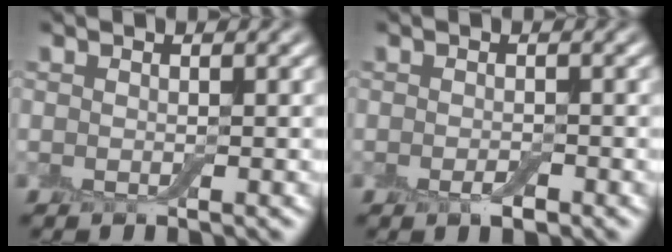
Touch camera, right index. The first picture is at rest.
{"total": 1.3, "force": [-0.6, 0.5, 1.0], "torque": [-0.017, -0.002, -0.010]}